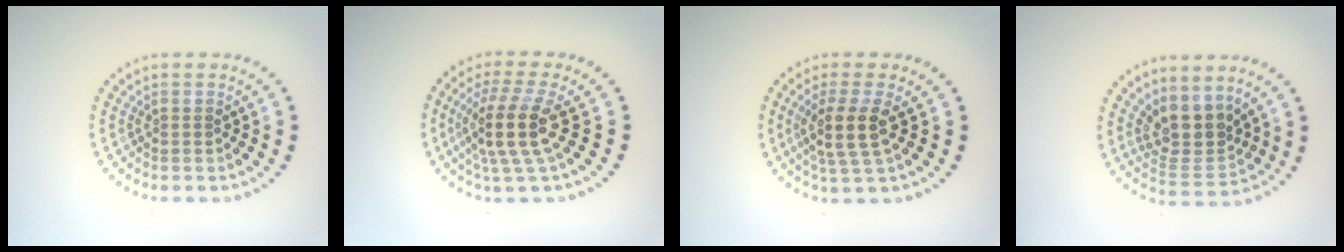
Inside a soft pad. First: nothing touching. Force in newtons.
{"total": 4.4, "press": 3.3, "slide": 2.9}
{"total": 3.6, "press": 2.9, "slide": 2.0}
{"total": 4.0, "press": 3.2, "slide": 2.4}